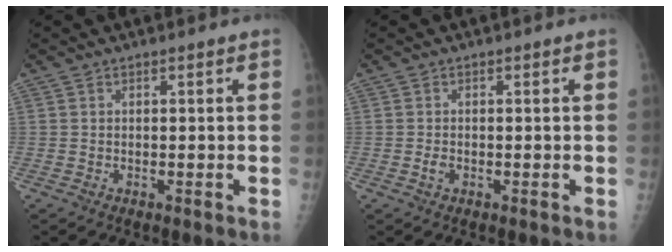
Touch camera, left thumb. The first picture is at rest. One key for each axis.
{"total": 1.2, "fx": -0.4, "fy": 0.8, "fz": 0.7, "tx": -0.012, "ty": 0.000, "tz": -0.007}